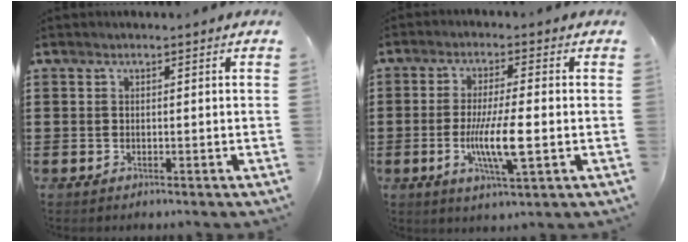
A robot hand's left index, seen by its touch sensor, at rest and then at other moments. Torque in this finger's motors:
{"motor_torque": [1.78, 0.36, 0.83, 0.21]}